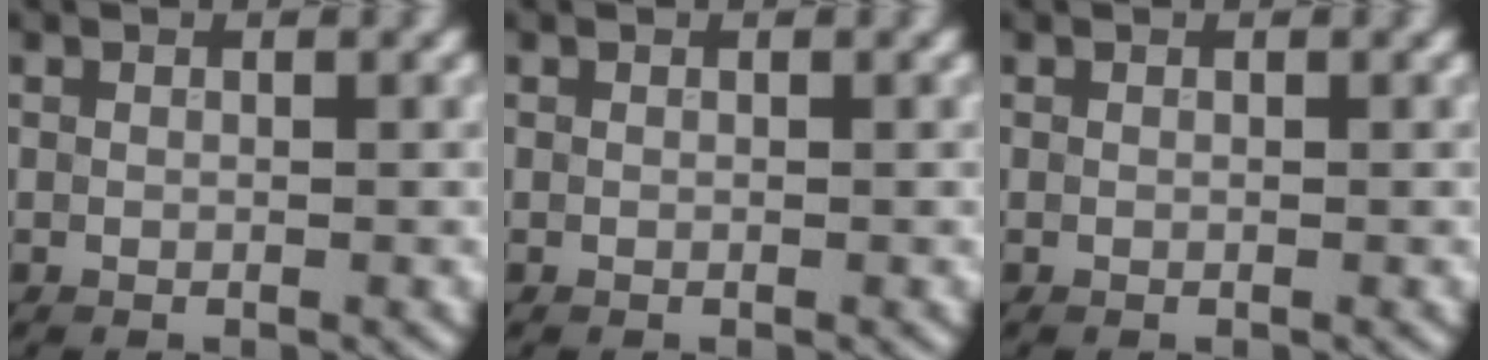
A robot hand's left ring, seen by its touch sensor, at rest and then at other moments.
{"total": 0.0}
{"total": 0.0}